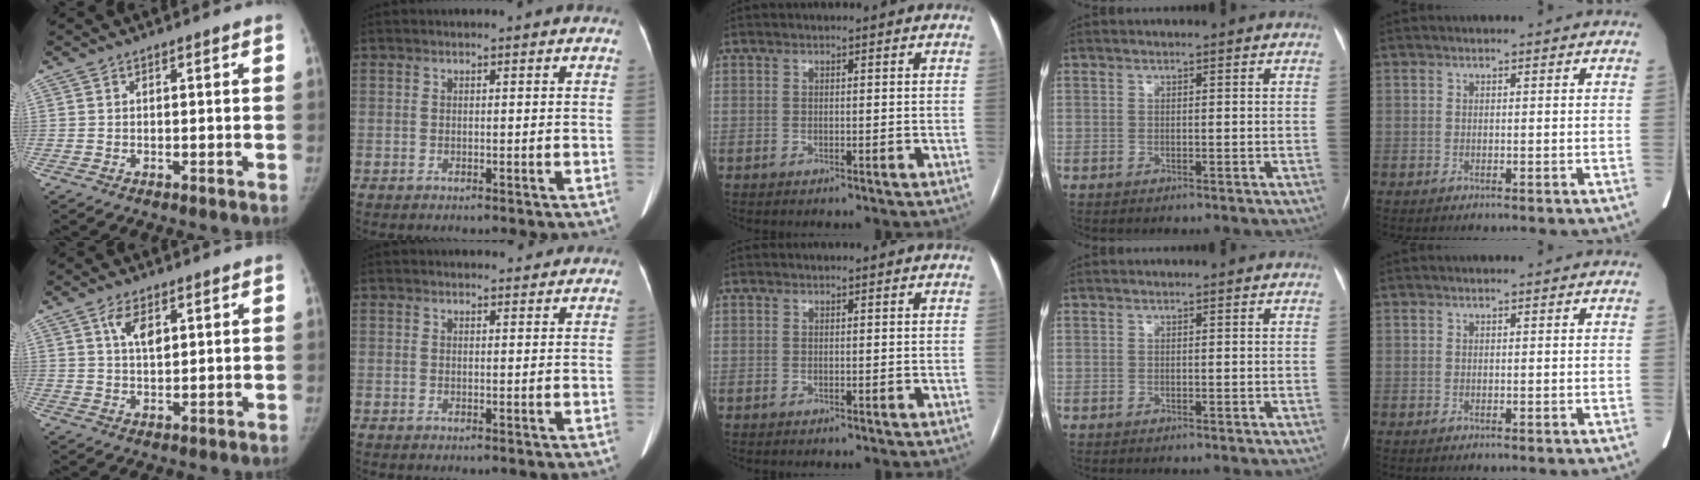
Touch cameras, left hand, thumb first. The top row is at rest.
{"thumb": {"total": 5.0, "force": [2.3, 2.4, 3.7], "torque": [-0.060, -0.009, 0.044]}, "index": {"total": 2.6, "force": [2.5, 0.8, 0.3], "torque": [-0.006, 0.007, 0.028]}}